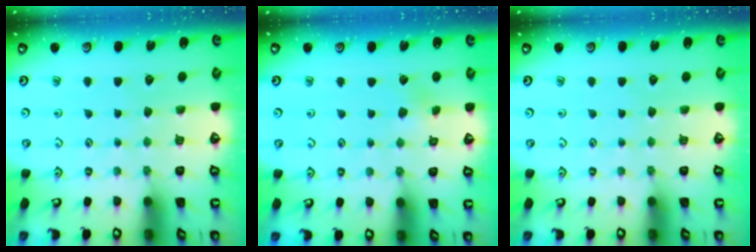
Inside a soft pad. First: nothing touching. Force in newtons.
{"total": 2.5, "press": 2.5, "slide": 0.4}
{"total": 0.0}